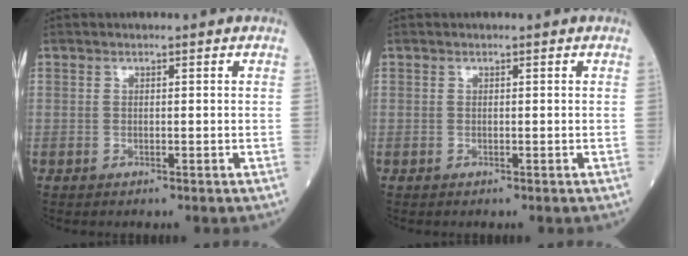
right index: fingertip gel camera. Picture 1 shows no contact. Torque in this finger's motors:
{"motor_torque": [0.01, 0.00, 0.01, -0.01]}